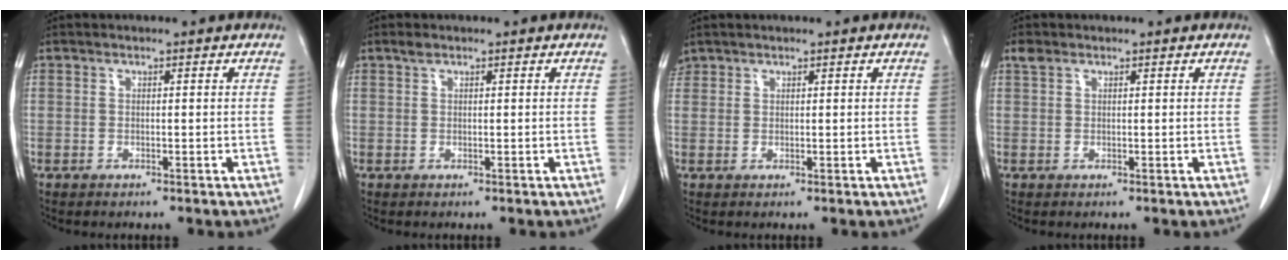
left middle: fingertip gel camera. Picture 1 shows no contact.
{"total": 0.6, "force": [0.5, 0.3, 0.3], "torque": [-0.008, 0.006, 0.009]}
{"total": 1.4, "force": [1.2, 0.7, -0.1], "torque": [0.001, 0.015, 0.024]}
{"total": 1.1, "force": [0.8, 0.6, 0.5], "torque": [-0.015, 0.014, 0.017]}